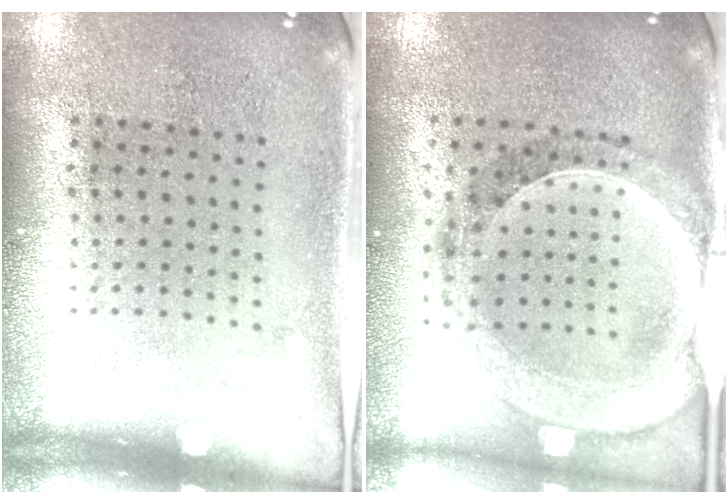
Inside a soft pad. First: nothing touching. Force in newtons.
{"total": 1.5, "press": 1.4, "slide": 0.4}